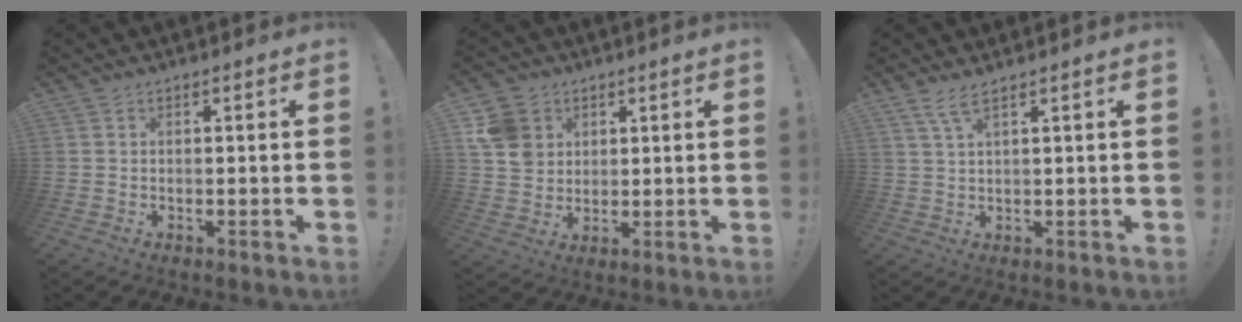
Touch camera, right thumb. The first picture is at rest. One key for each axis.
{"total": 9.9, "fx": 3.9, "fy": 8.3, "fz": 3.7, "tx": -0.058, "ty": -0.014, "tz": 0.082}
{"total": 3.9, "fx": 2.6, "fy": 0.2, "fz": 2.9, "tx": -0.066, "ty": -0.005, "tz": 0.047}